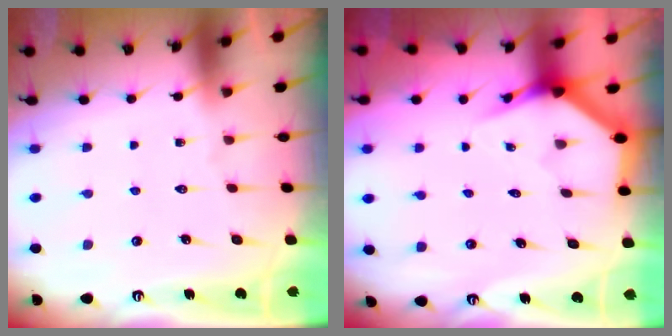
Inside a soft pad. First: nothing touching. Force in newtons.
{"total": 3.8, "press": 3.8, "slide": 0.2}